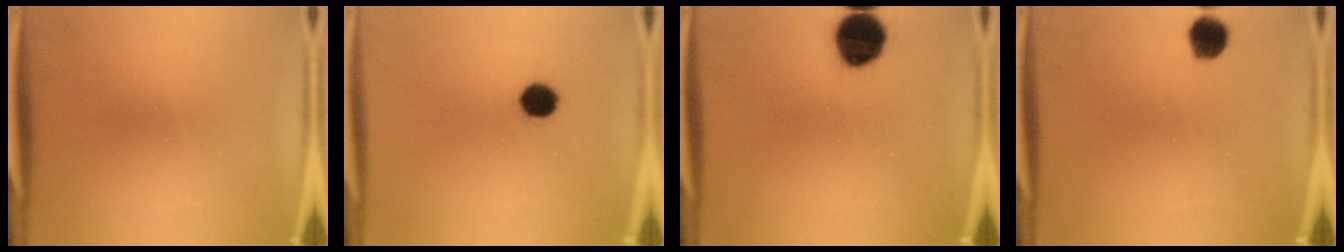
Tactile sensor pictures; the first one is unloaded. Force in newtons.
{"total": 5.4}
{"total": 11.6}
{"total": 5.1}